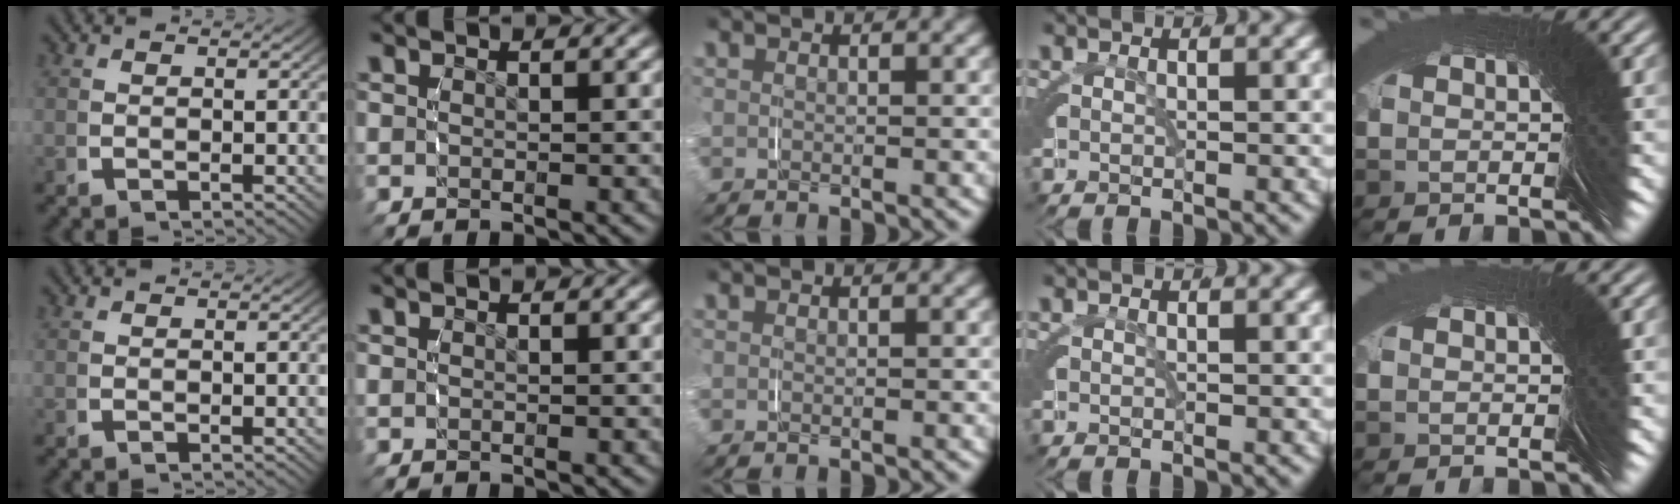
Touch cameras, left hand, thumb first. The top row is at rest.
{"little": {"total": 0.5, "force": [0.2, -0.2, -0.4], "torque": [0.008, 0.004, 0.003]}}